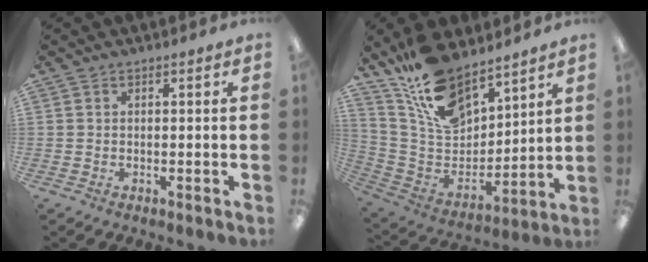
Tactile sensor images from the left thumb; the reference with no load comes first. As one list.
[{"total": 16.7, "force": [12.7, 7.6, 7.6], "torque": [-0.163, -0.073, 0.237]}]